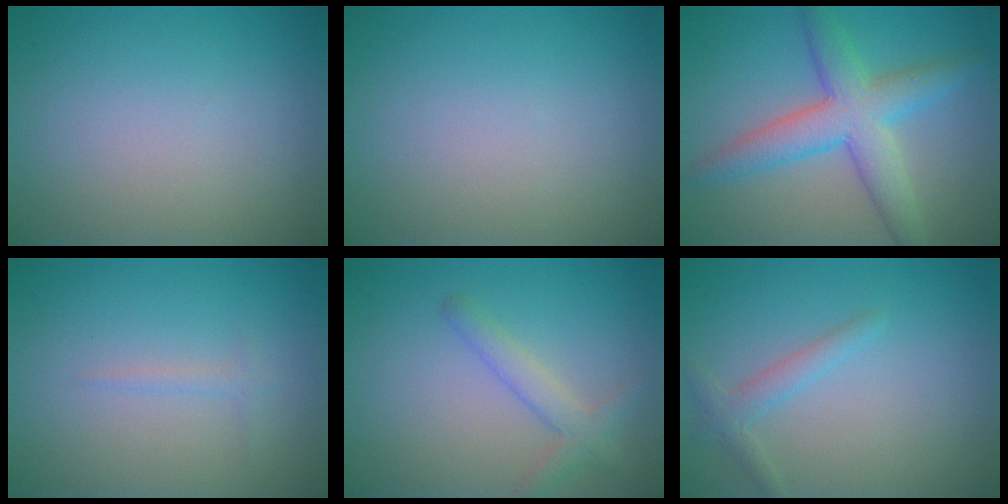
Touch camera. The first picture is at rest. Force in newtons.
{"total": 0.0}
{"total": 6.0, "press": 6.0, "slide": 0.1}
{"total": 0.7, "press": 0.7, "slide": 0.0}
{"total": 2.4, "press": 2.4, "slide": 0.1}
{"total": 1.6, "press": 1.6, "slide": 0.1}